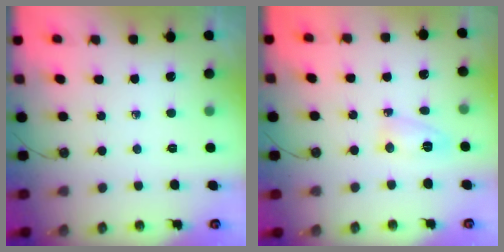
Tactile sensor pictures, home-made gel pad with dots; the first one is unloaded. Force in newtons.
{"total": 3.7, "press": 3.3, "slide": 1.7}